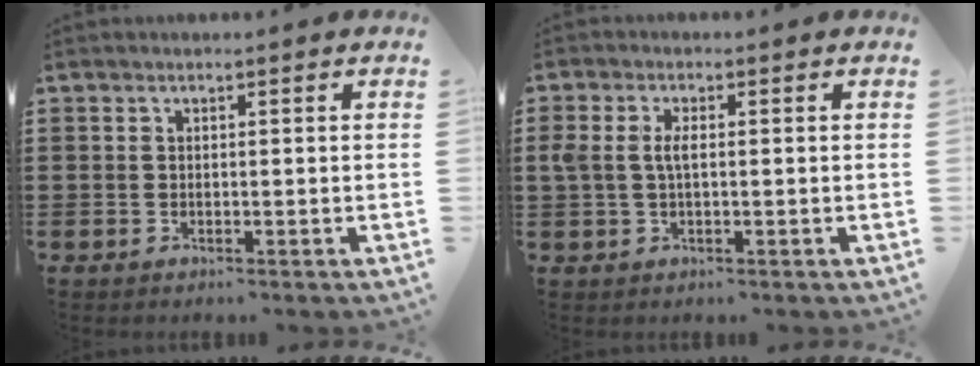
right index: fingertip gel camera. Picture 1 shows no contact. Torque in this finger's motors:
{"motor_torque": [0.61, -0.18, 0.41, 0.12]}